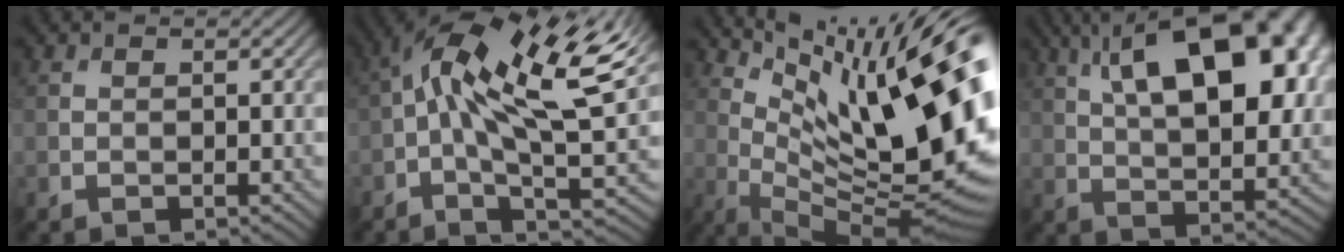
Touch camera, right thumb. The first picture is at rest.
{"total": 15.5, "force": [3.6, 5.7, 14.0], "torque": [-0.263, 0.013, 0.061]}
{"total": 18.4, "force": [5.9, 5.1, 16.7], "torque": [-0.245, 0.008, 0.121]}
{"total": 18.7, "force": [7.0, 8.7, 15.0], "torque": [-0.217, 0.042, 0.089]}